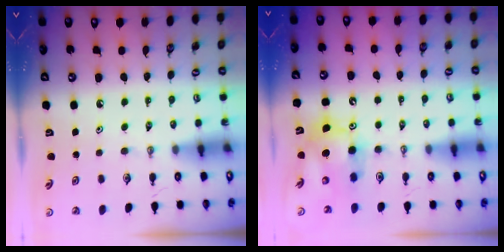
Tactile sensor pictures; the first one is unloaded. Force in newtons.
{"total": 11.0, "press": 10.7, "slide": 2.5}